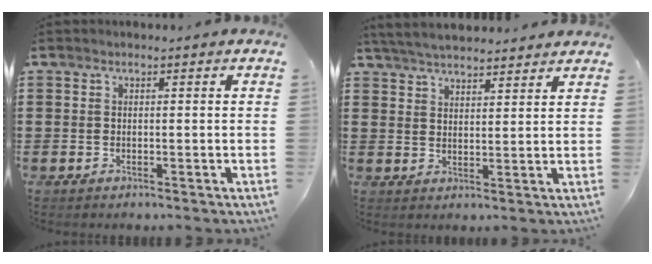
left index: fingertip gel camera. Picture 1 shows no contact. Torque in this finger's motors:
{"motor_torque": [1.08, -1.06, 0.52, 0.16]}